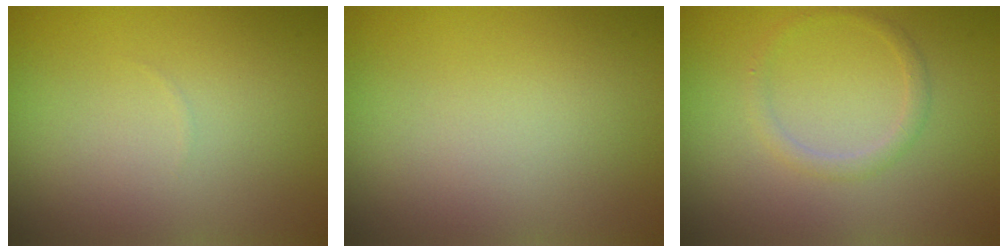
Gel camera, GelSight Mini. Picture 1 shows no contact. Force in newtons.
{"total": 0.0}
{"total": 1.3, "press": 1.3, "slide": 0.1}